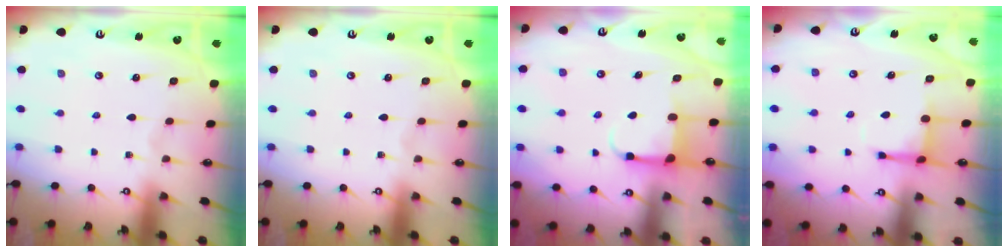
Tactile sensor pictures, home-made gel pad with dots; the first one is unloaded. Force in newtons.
{"total": 0.0}
{"total": 4.6, "press": 4.6, "slide": 0.3}
{"total": 4.6, "press": 4.5, "slide": 0.9}